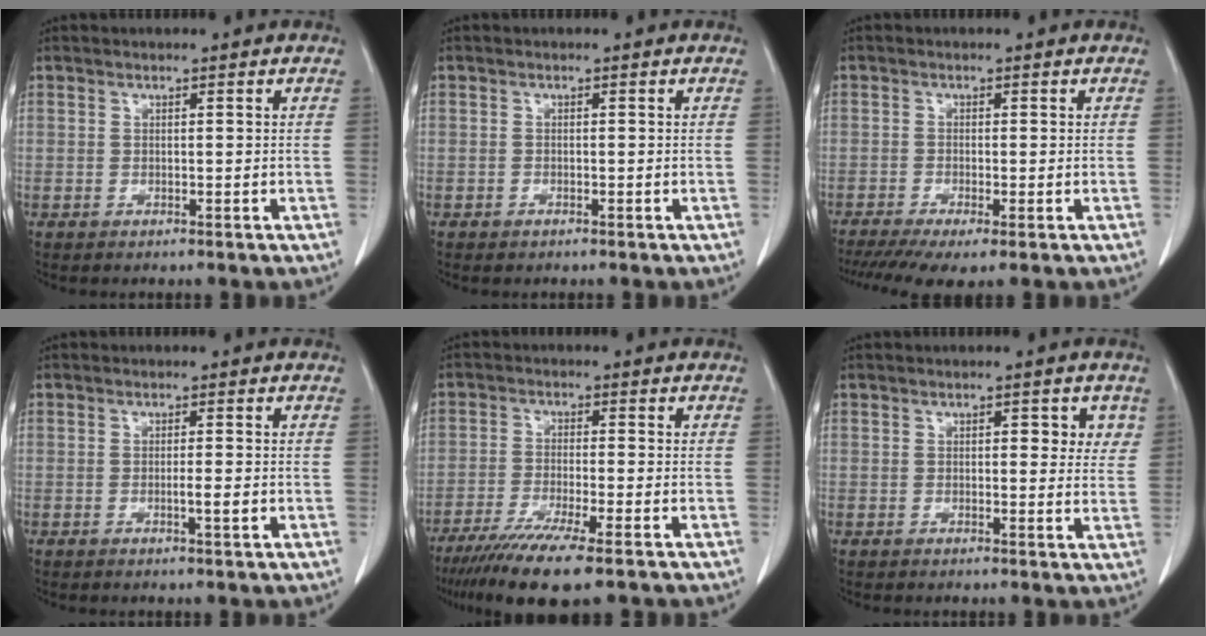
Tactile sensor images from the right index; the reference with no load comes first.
{"total": 0.6, "force": [-0.5, 0.3, 0.1], "torque": [-0.006, 0.000, -0.007]}
{"total": 6.9, "force": [-4.7, 1.1, 5.0], "torque": [-0.082, -0.015, -0.080]}
{"total": 2.0, "force": [-0.6, 0.0, 1.9], "torque": [-0.034, -0.003, -0.010]}
{"total": 10.5, "force": [-7.4, 0.3, 7.4], "torque": [-0.125, -0.028, -0.120]}
{"total": 3.8, "force": [1.4, 1.8, 3.1], "torque": [-0.025, -0.001, 0.012]}